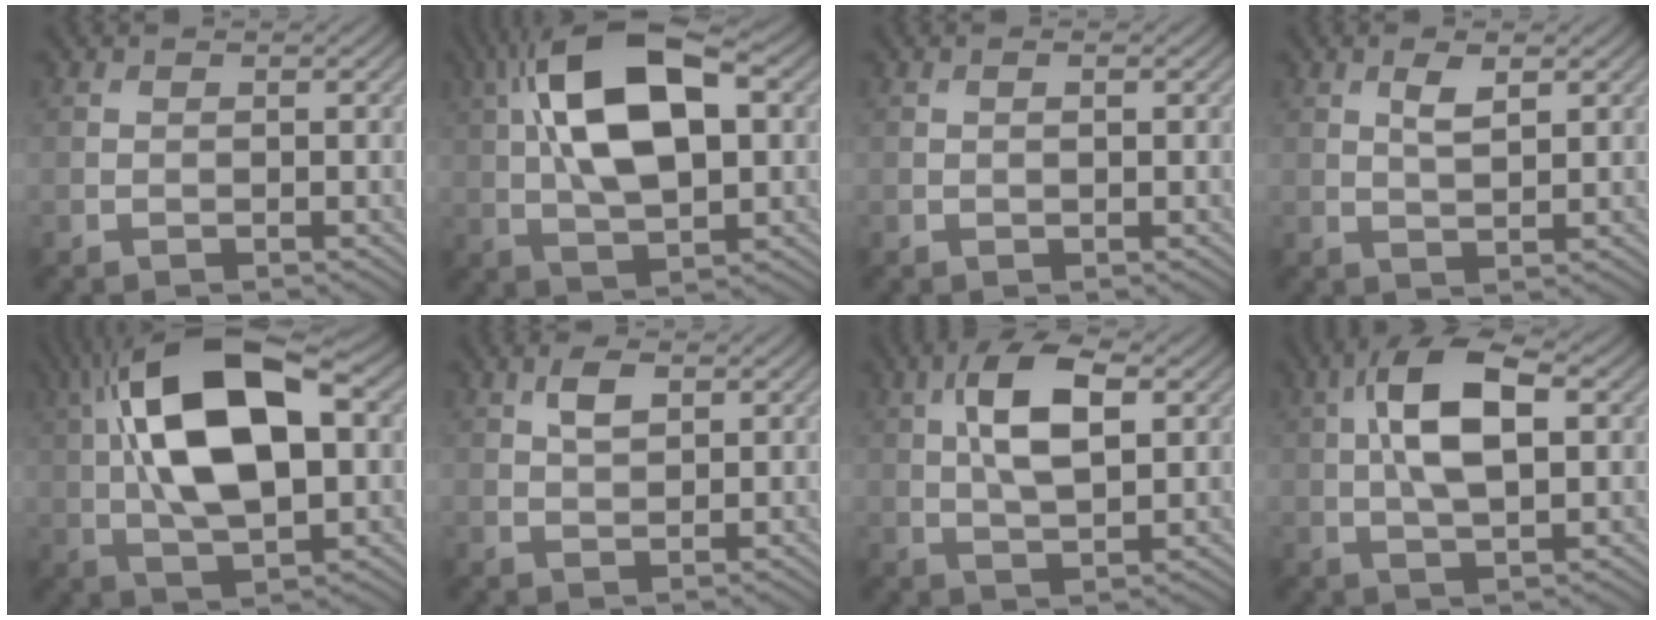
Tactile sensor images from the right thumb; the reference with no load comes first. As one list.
[{"total": 14.9, "force": [3.5, 6.9, 12.7], "torque": [-0.240, 0.022, 0.052]}, {"total": 0.7, "force": [0.1, 0.2, 0.7], "torque": [-0.011, 0.001, 0.002]}, {"total": 2.9, "force": [1.3, 1.0, 2.4], "torque": [-0.050, -0.003, 0.028]}, {"total": 16.8, "force": [3.2, 7.8, 14.6], "torque": [-0.270, 0.026, 0.040]}, {"total": 2.8, "force": [1.2, 1.3, 2.2], "torque": [-0.047, 0.003, 0.024]}, {"total": 8.5, "force": [2.1, 3.6, 7.4], "torque": [-0.146, 0.012, 0.032]}, {"total": 9.9, "force": [1.8, 4.2, 8.8], "torque": [-0.173, 0.015, 0.024]}]